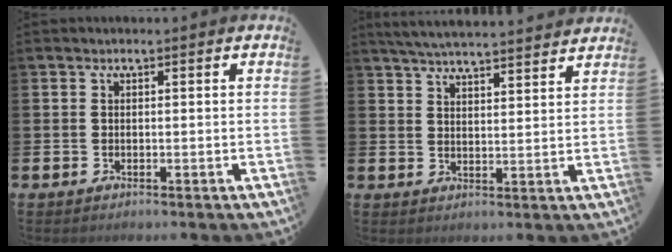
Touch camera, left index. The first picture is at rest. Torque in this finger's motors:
{"motor_torque": [1.03, -1.11, 0.14, 0.13]}